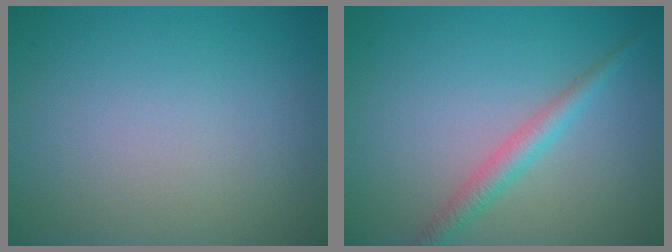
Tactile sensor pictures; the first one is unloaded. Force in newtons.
{"total": 2.3, "press": 2.3, "slide": 0.1}